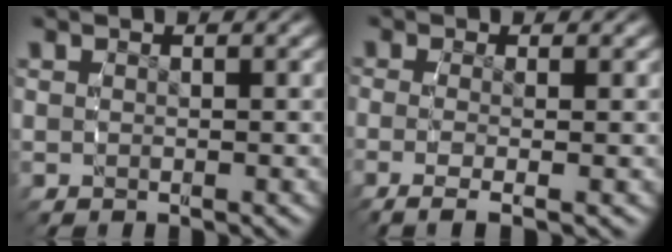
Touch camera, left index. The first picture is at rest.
{"total": 4.0, "force": [-2.1, 1.2, 3.2], "torque": [-0.078, -0.026, -0.020]}